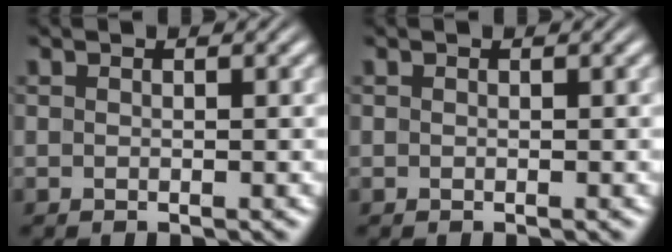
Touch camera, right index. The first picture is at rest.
{"total": 0.0}